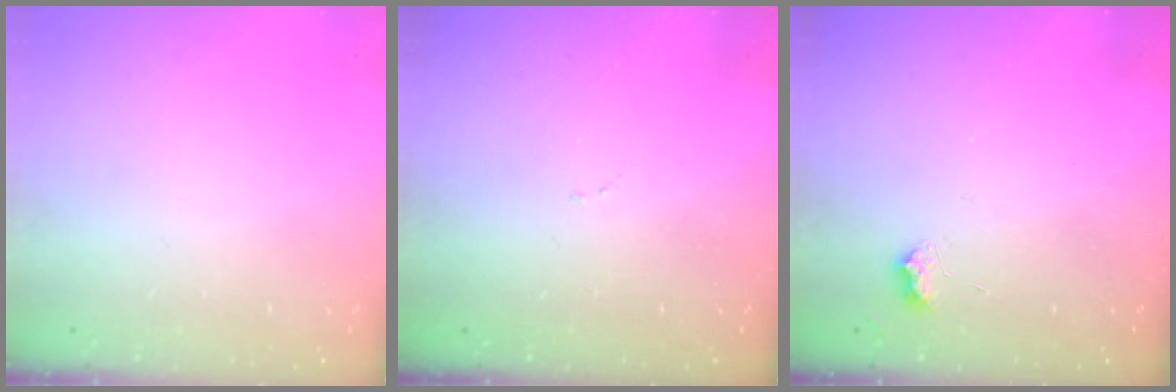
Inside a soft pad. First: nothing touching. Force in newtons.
{"total": 7.1, "press": 7.0, "slide": 0.8}
{"total": 4.3, "press": 4.3, "slide": 0.6}